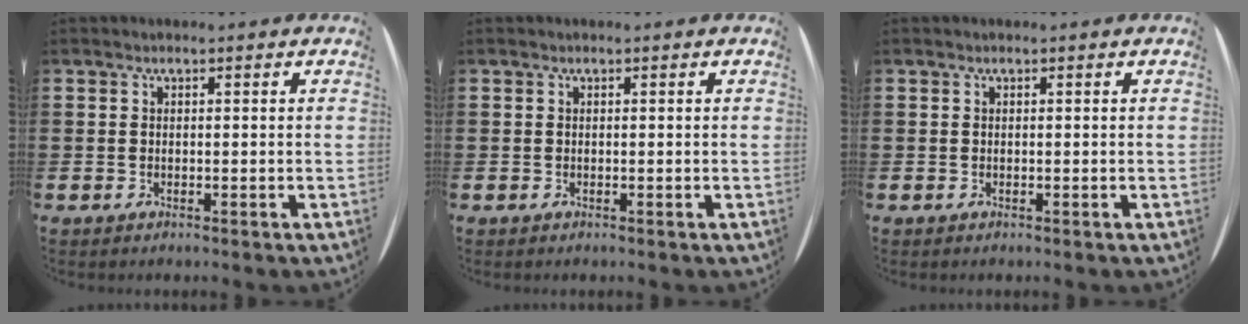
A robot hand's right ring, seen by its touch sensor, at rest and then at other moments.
{"total": 0.0}
{"total": 0.0}